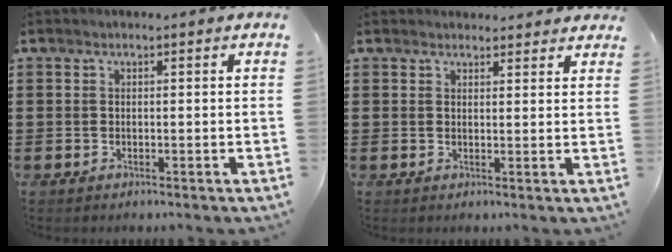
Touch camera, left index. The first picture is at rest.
{"total": 2.0, "force": [1.9, 0.5, -0.1], "torque": [0.005, -0.003, 0.035]}